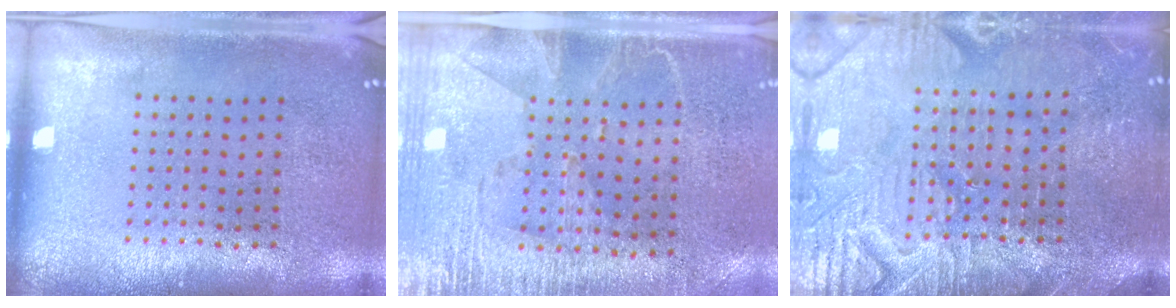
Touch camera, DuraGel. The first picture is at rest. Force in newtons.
{"total": 2.9, "press": 2.5, "slide": 1.4}
{"total": 3.9, "press": 3.8, "slide": 1.0}